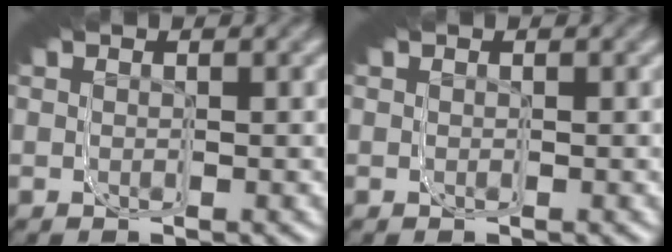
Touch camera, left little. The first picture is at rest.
{"total": 0.0}